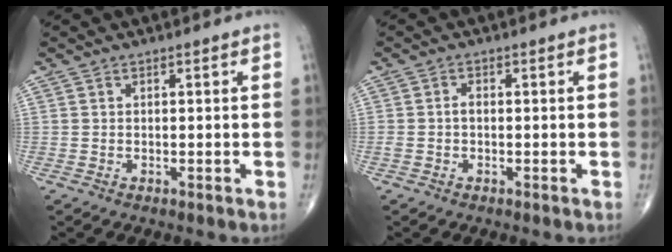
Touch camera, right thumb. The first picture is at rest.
{"total": 1.6, "force": [-0.2, 0.9, 1.3], "torque": [-0.028, 0.005, -0.005]}